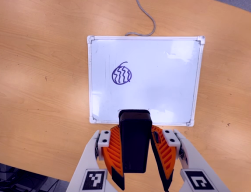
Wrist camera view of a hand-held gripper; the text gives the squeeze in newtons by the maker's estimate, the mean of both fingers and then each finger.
{"total": 6.2, "left": 5.0, "right": 7.5}